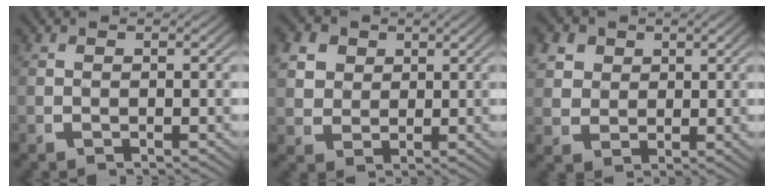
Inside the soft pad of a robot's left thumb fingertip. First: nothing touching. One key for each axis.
{"total": 5.7, "fx": 2.1, "fy": 4.6, "fz": 2.6, "tx": -0.067, "ty": -0.012, "tz": 0.045}
{"total": 5.3, "fx": 1.9, "fy": 4.3, "fz": 2.5, "tx": -0.067, "ty": -0.014, "tz": 0.044}